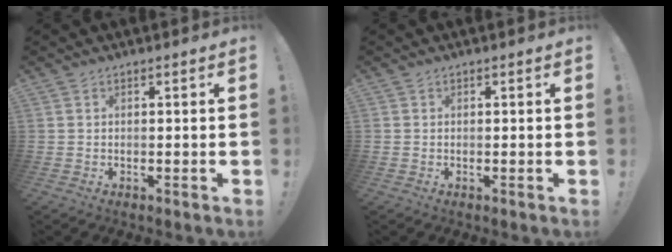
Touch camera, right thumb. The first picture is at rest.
{"total": 0.5, "force": [0.1, 0.4, -0.4], "torque": [0.008, 0.003, 0.001]}